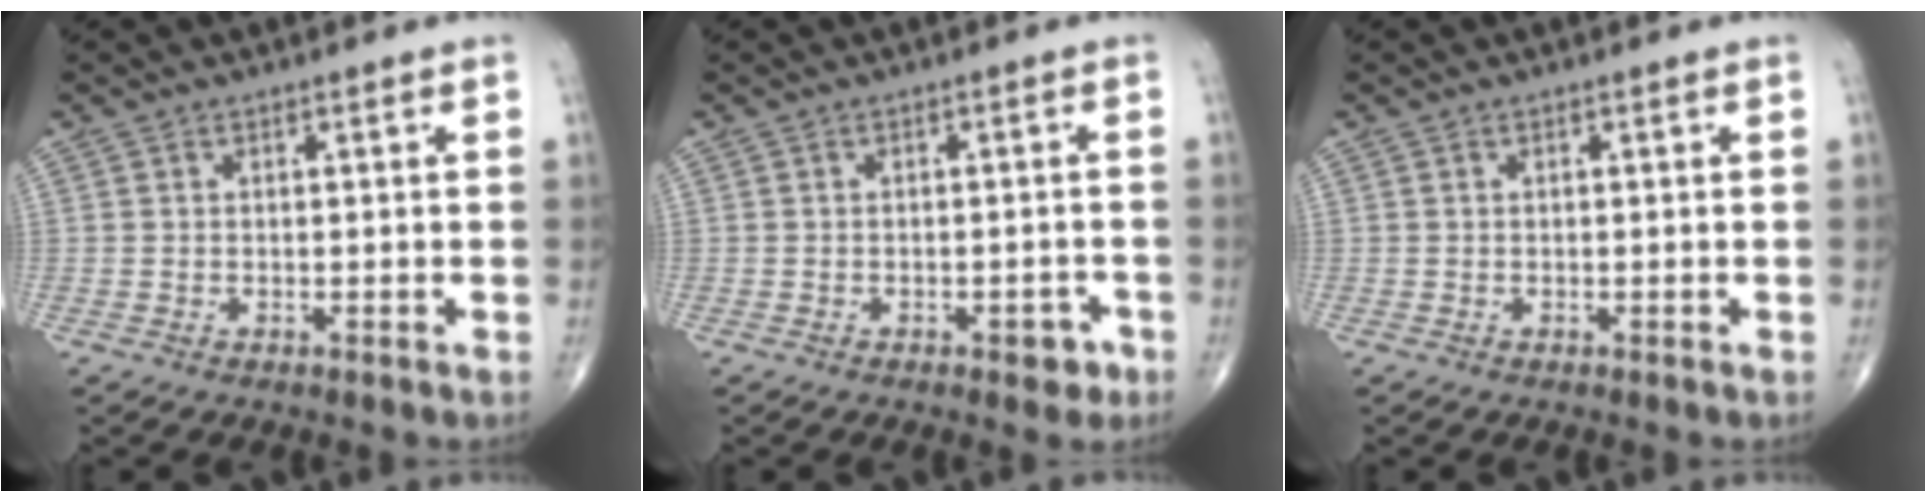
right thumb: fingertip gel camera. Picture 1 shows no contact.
{"total": 3.2, "force": [-1.7, 1.7, 2.1], "torque": [-0.011, 0.012, -0.018]}
{"total": 0.0}